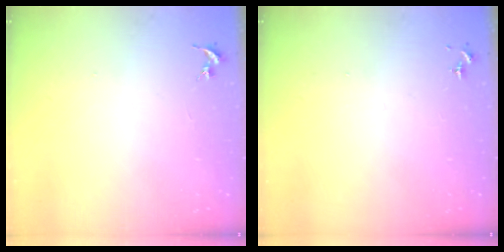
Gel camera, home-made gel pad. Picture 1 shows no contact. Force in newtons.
{"total": 0.0}